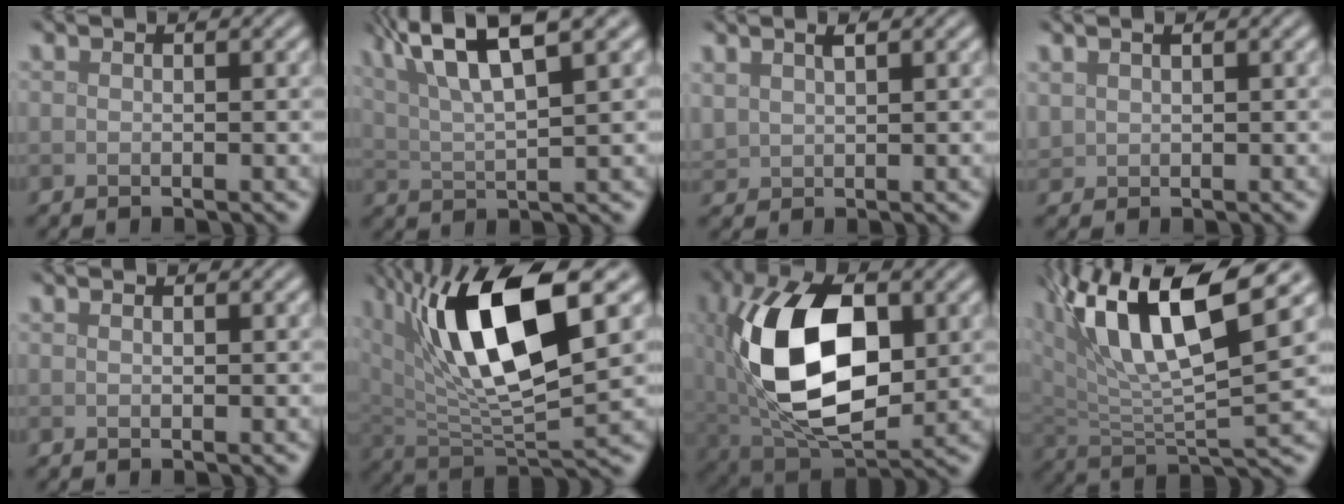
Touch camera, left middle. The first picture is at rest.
{"total": 9.6, "force": [5.2, 2.3, 7.6], "torque": [-0.130, 0.026, 0.091]}
{"total": 1.5, "force": [1.0, 0.7, 0.8], "torque": [-0.022, 0.002, 0.025]}
{"total": 0.9, "force": [0.6, 0.7, 0.3], "torque": [-0.009, 0.001, 0.015]}
{"total": 0.0}
{"total": 12.0, "force": [4.3, 4.4, 10.4], "torque": [-0.184, 0.003, 0.074]}
{"total": 13.7, "force": [1.4, 7.7, 11.3], "torque": [-0.215, 0.002, 0.032]}
{"total": 13.0, "force": [6.5, 4.0, 10.5], "torque": [-0.193, 0.015, 0.111]}